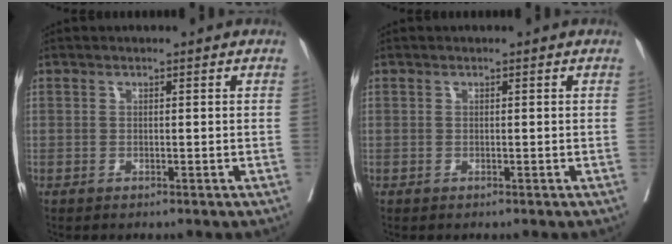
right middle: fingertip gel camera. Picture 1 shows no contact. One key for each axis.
{"total": 0.0}